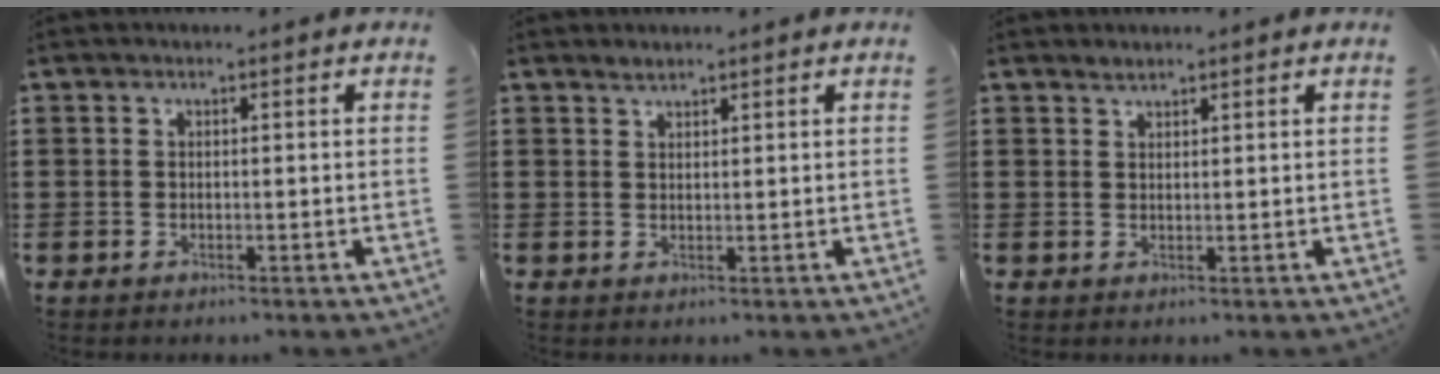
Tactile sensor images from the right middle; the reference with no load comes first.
{"total": 1.3, "force": [1.3, 0.2, 0.1], "torque": [-0.005, 0.000, 0.025]}
{"total": 1.2, "force": [1.2, 0.2, 0.1], "torque": [-0.004, 0.000, 0.023]}